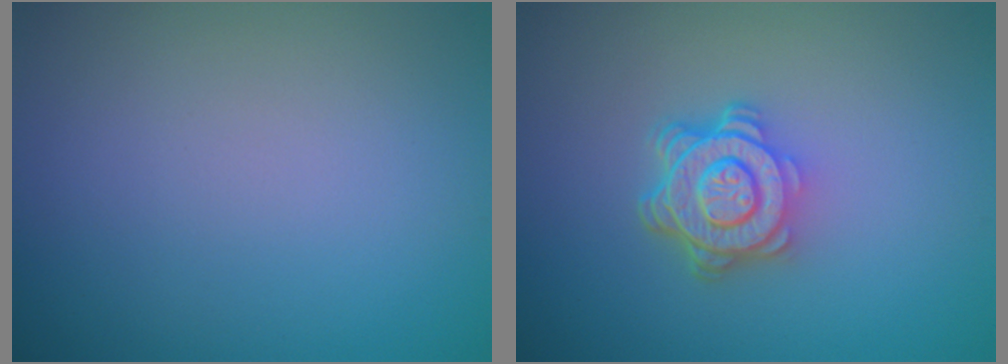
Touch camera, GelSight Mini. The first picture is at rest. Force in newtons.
{"total": 4.9, "press": 3.7, "slide": 3.2}